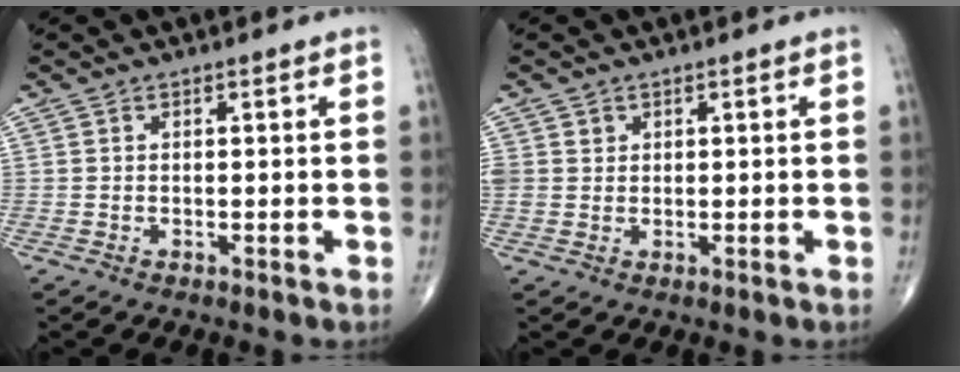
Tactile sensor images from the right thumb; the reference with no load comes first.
{"total": 2.4, "force": [0.9, 2.1, 0.6], "torque": [0.000, -0.002, 0.020]}